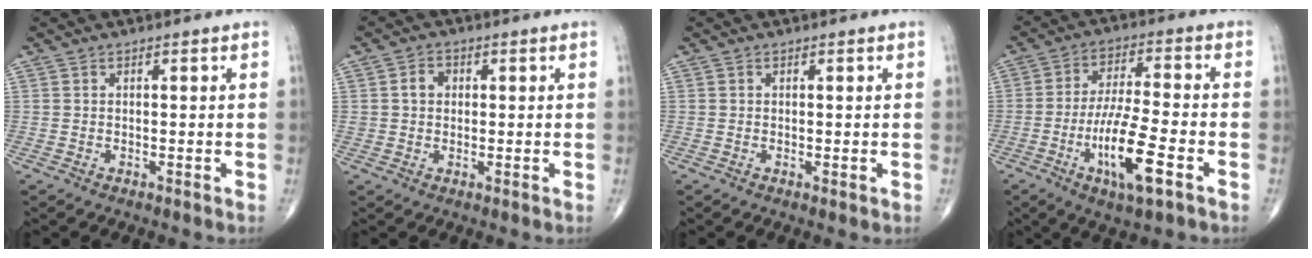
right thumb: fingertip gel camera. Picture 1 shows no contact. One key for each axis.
{"total": 3.3, "fx": 0.5, "fy": 2.8, "fz": 1.7, "tx": -0.017, "ty": 0.007, "tz": 0.007}
{"total": 0.5, "fx": 0.0, "fy": 0.2, "fz": 0.5, "tx": -0.011, "ty": -0.004, "tz": -0.001}
{"total": 13.0, "fx": -5.0, "fy": 2.9, "fz": 11.7, "tx": -0.223, "ty": 0.012, "tz": -0.088}